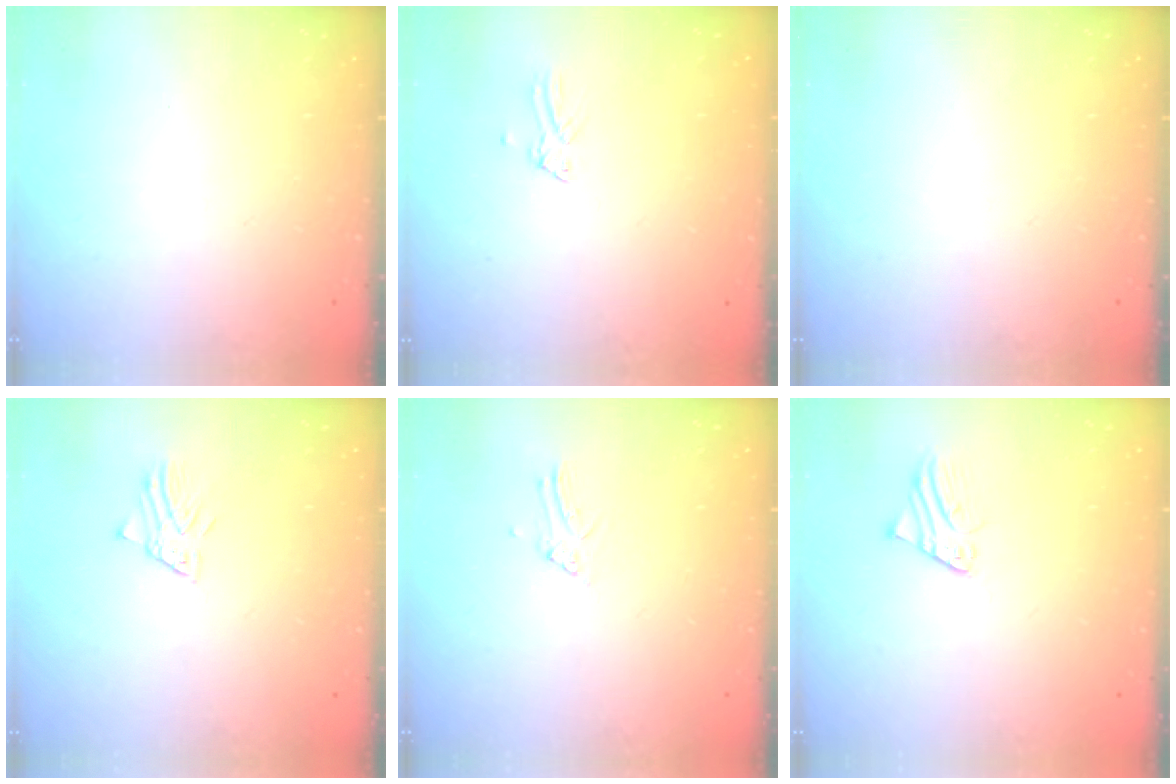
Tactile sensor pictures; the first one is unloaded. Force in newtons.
{"total": 0.0}
{"total": 0.0}
{"total": 1.4, "press": 1.4, "slide": 0.1}
{"total": 2.9, "press": 2.9, "slide": 0.3}
{"total": 1.8, "press": 1.8, "slide": 0.1}